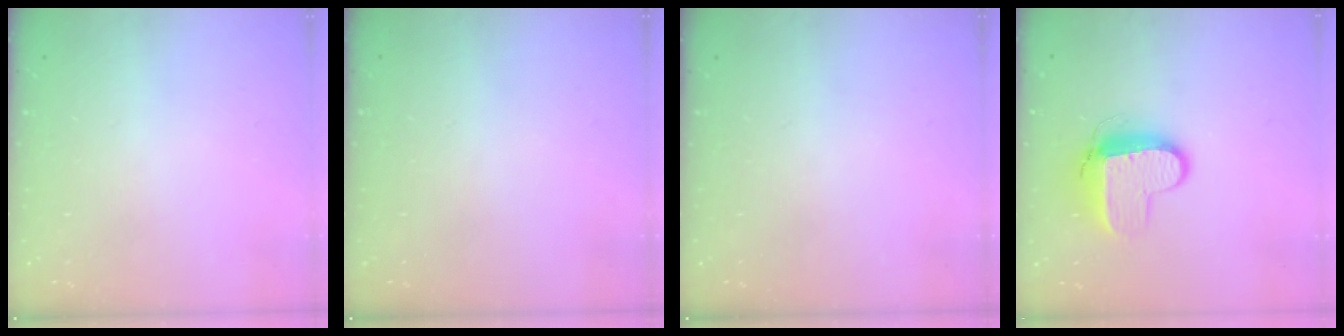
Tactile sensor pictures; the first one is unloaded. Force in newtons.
{"total": 0.6, "press": 0.6, "slide": 0.2}
{"total": 0.0}
{"total": 10.3, "press": 10.2, "slide": 1.0}